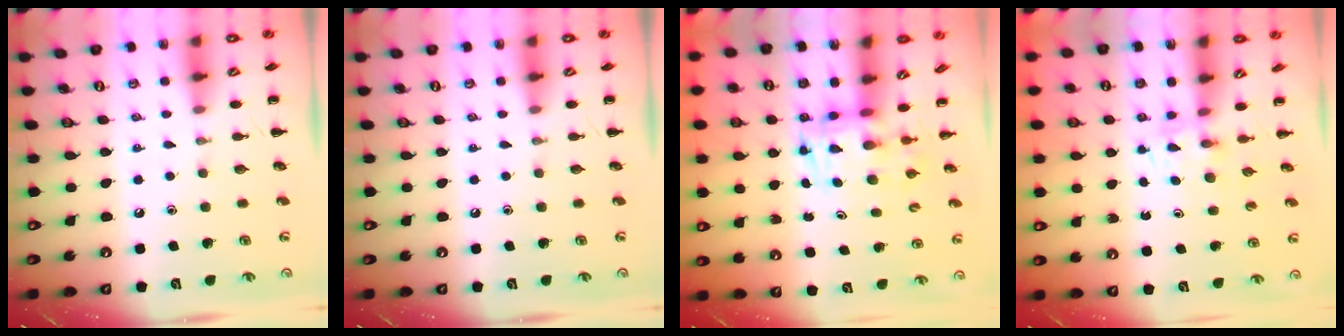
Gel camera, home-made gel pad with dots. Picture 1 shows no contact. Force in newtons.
{"total": 0.0}
{"total": 3.4, "press": 3.4, "slide": 0.6}
{"total": 1.8, "press": 1.4, "slide": 1.1}